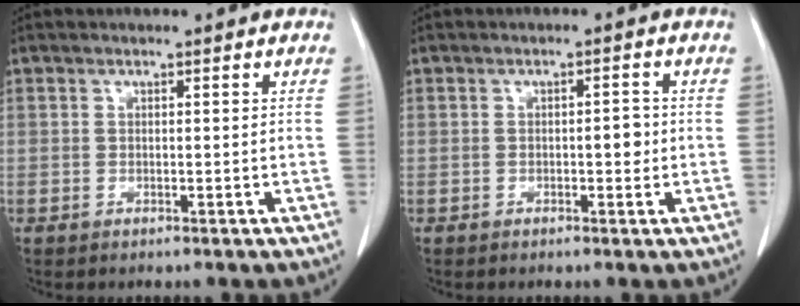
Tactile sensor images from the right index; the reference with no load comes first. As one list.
[{"total": 2.0, "force": [-0.4, 0.8, 1.8], "torque": [-0.023, 0.004, -0.005]}]